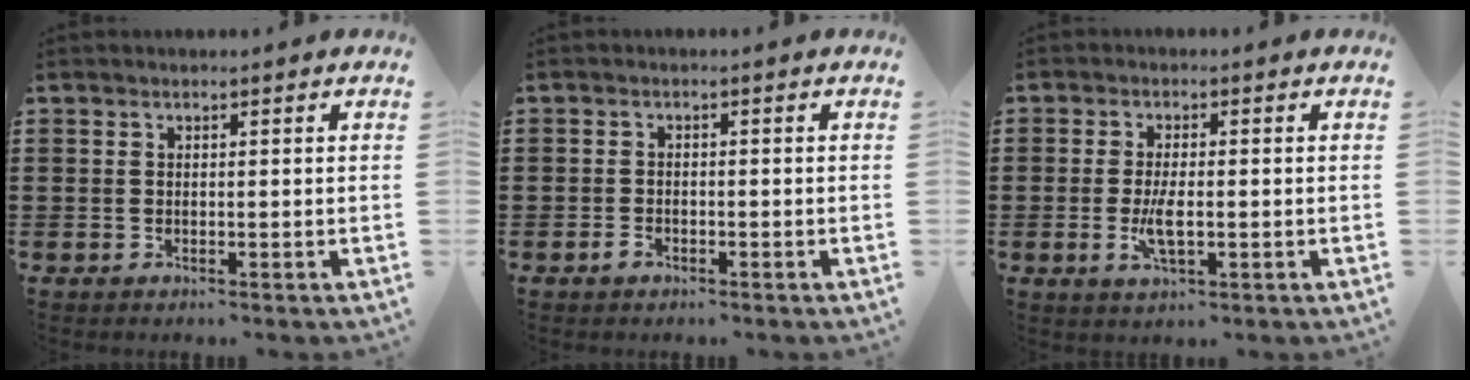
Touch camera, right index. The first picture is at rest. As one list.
[{"total": 1.3, "force": [-0.8, 0.7, 0.7], "torque": [-0.015, -0.002, -0.016]}, {"total": 4.5, "force": [-0.8, 1.5, 4.2], "torque": [-0.093, -0.007, -0.019]}]